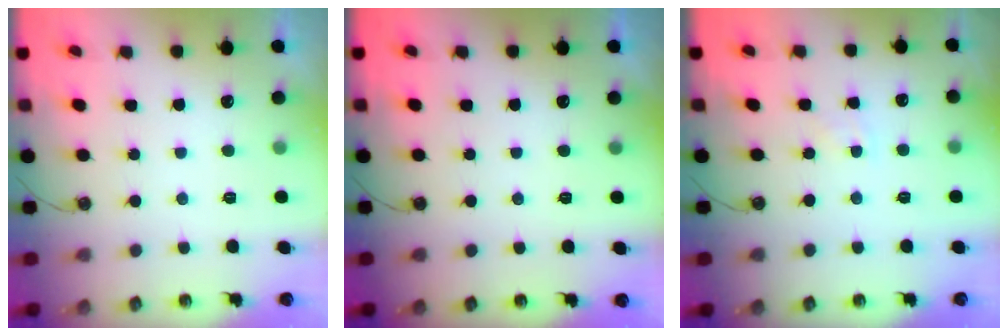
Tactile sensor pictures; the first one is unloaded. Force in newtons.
{"total": 0.0}
{"total": 2.7, "press": 2.7, "slide": 0.4}